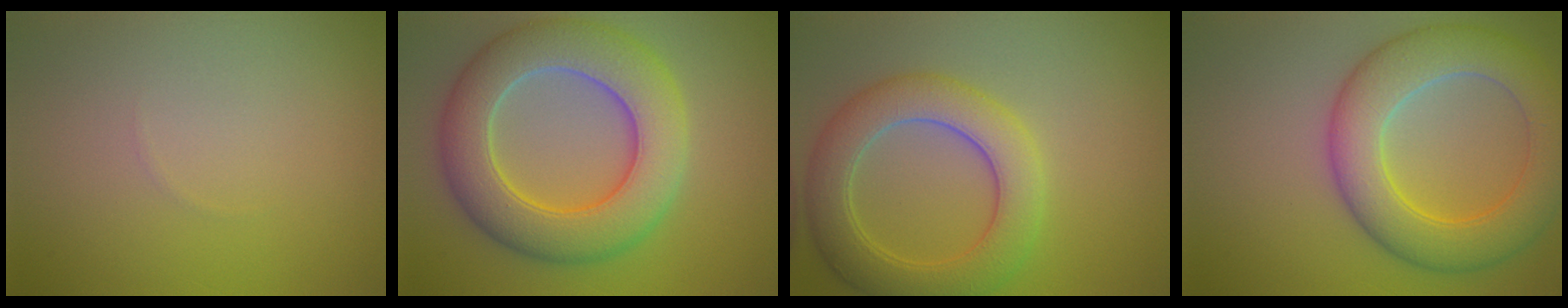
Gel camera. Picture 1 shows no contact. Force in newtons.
{"total": 9.1, "press": 9.1, "slide": 0.5}
{"total": 6.4, "press": 6.4, "slide": 0.2}
{"total": 7.9, "press": 7.9, "slide": 0.3}